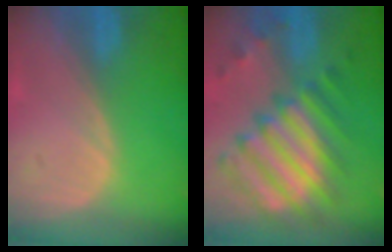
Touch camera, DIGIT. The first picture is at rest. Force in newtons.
{"total": 11.9, "press": 10.4, "slide": 5.8}